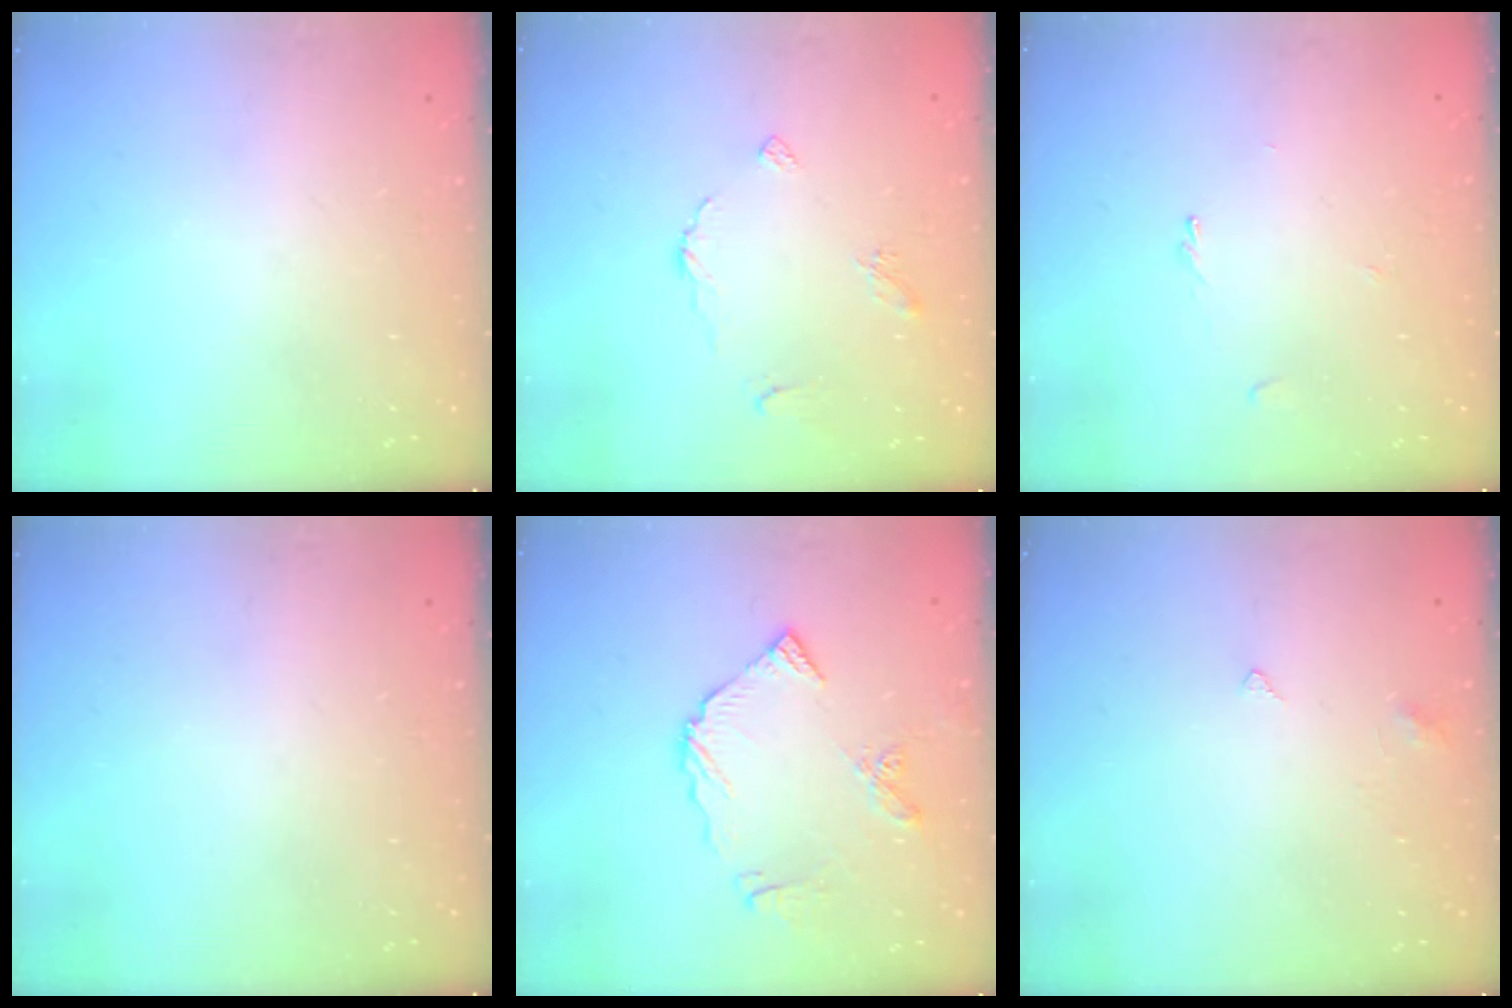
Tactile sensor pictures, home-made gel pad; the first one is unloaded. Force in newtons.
{"total": 5.8, "press": 5.7, "slide": 0.6}
{"total": 0.7, "press": 0.6, "slide": 0.4}
{"total": 0.0}
{"total": 9.1, "press": 9.1, "slide": 0.7}
{"total": 2.8, "press": 2.8, "slide": 0.5}